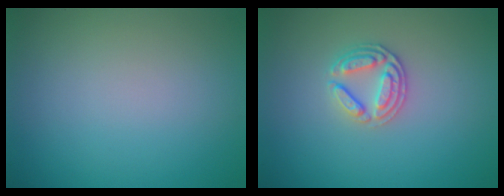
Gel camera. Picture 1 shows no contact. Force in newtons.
{"total": 2.6, "press": 2.5, "slide": 0.7}